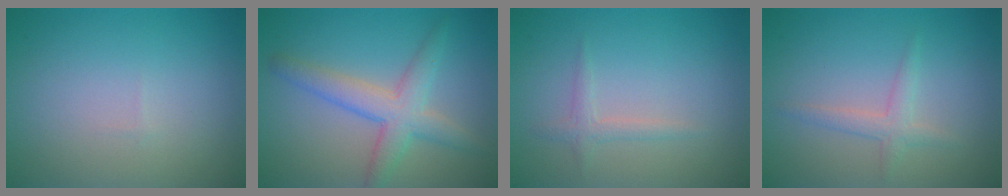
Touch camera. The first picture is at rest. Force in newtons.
{"total": 4.3, "press": 4.3, "slide": 0.2}
{"total": 1.3, "press": 1.3, "slide": 0.0}
{"total": 2.3, "press": 2.3, "slide": 0.1}